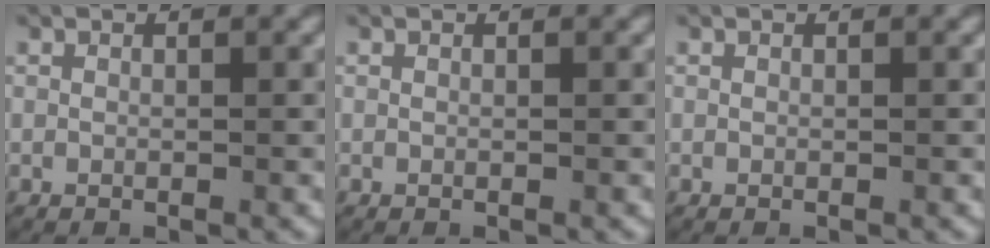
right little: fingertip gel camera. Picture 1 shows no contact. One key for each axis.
{"total": 0.0}
{"total": 0.0}